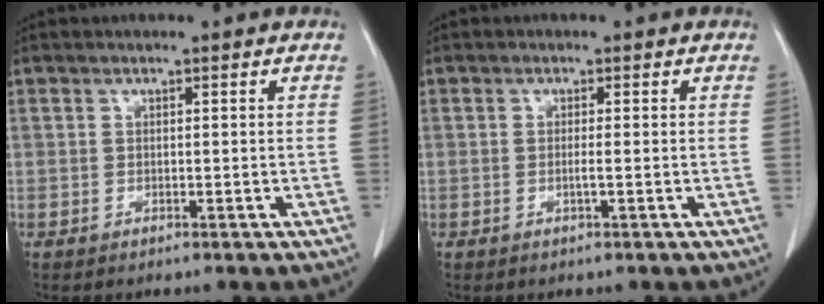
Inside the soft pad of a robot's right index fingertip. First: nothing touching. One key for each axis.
{"total": 1.1, "fx": -0.3, "fy": -0.2, "fz": 1.0, "tx": -0.020, "ty": -0.001, "tz": -0.006}